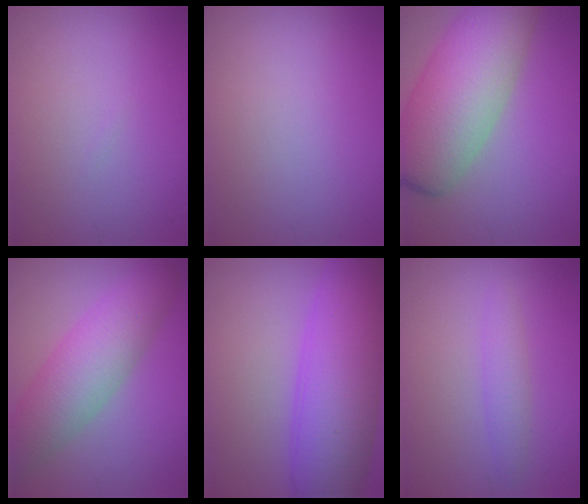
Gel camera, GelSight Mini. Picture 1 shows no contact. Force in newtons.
{"total": 0.0}
{"total": 10.6, "press": 10.6, "slide": 0.4}
{"total": 6.7, "press": 6.7, "slide": 0.3}
{"total": 10.7, "press": 10.7, "slide": 0.3}
{"total": 1.8, "press": 1.8, "slide": 0.2}